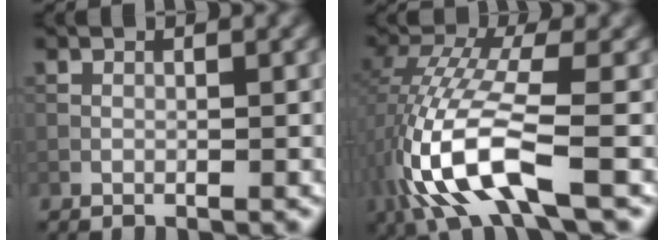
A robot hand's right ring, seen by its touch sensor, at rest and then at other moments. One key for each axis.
{"total": 9.5, "fx": -3.5, "fy": 2.8, "fz": 8.4, "tx": -0.195, "ty": 0.001, "tz": -0.071}